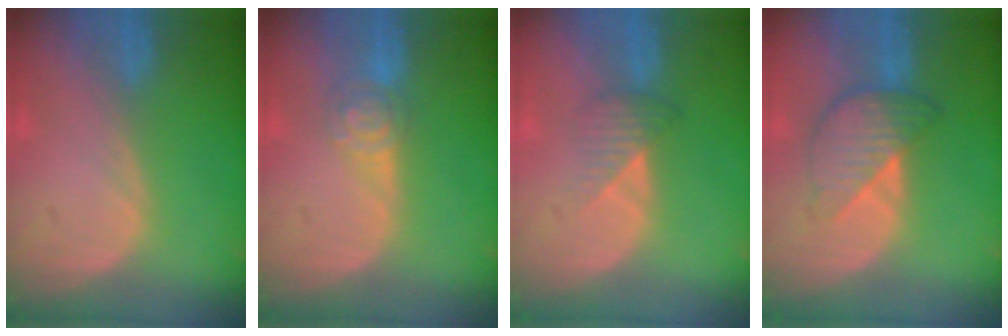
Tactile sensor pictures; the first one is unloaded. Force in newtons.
{"total": 4.3, "press": 4.3, "slide": 0.2}
{"total": 3.2, "press": 3.0, "slide": 1.1}
{"total": 6.0, "press": 6.0, "slide": 0.4}